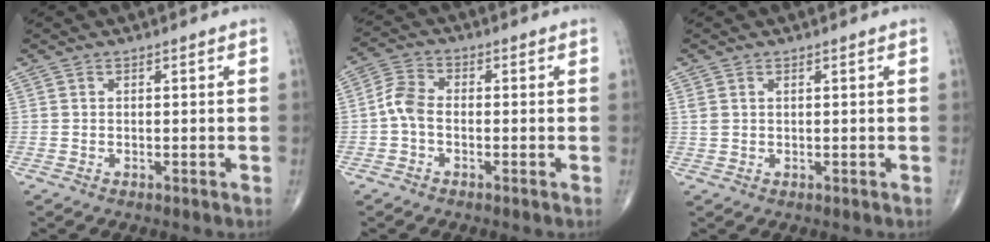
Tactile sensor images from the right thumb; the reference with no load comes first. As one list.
[{"total": 4.7, "force": [-1.1, 2.9, 3.6], "torque": [-0.071, 0.016, -0.032]}, {"total": 1.5, "force": [0.5, 0.9, 1.1], "torque": [-0.034, 0.011, 0.018]}]